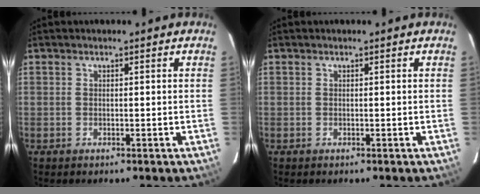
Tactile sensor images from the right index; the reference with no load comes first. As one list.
[{"total": 0.0}]